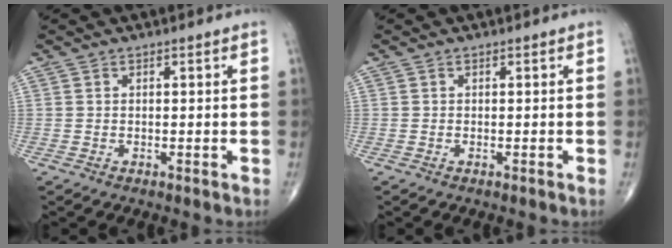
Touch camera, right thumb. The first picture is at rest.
{"total": 0.0}